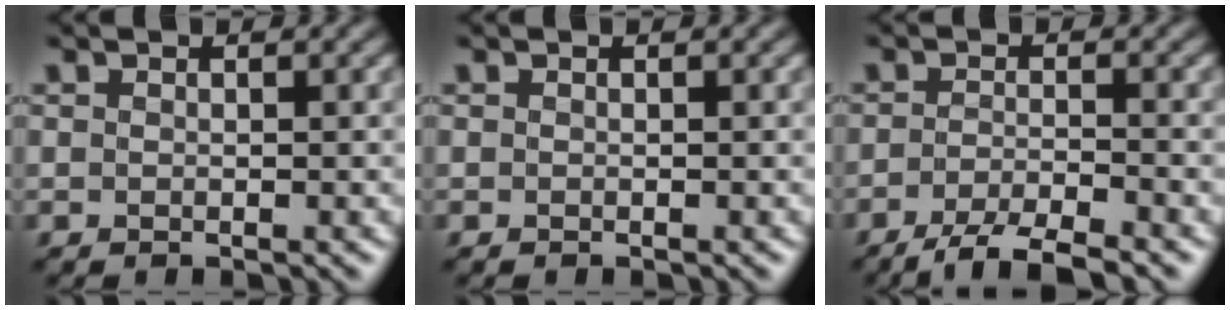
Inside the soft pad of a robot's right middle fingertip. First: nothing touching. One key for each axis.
{"total": 0.0}
{"total": 4.3, "fx": -3.4, "fy": 0.3, "fz": 2.5, "tx": -0.050, "ty": -0.001, "tz": -0.066}